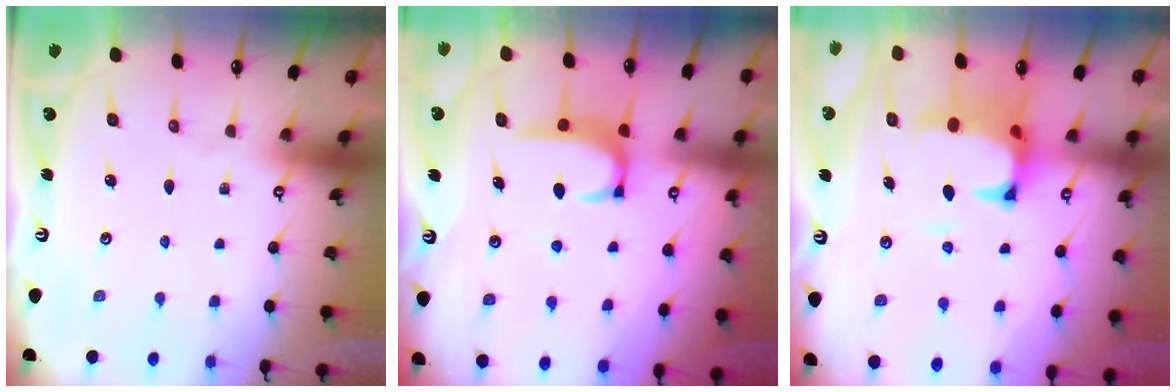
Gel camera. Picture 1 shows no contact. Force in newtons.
{"total": 2.9, "press": 2.9, "slide": 0.6}
{"total": 2.8, "press": 2.5, "slide": 1.1}